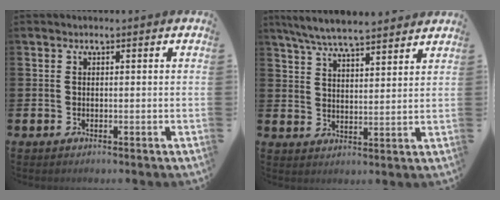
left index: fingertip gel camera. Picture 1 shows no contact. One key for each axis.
{"total": 6.8, "fx": 6.5, "fy": 0.6, "fz": 2.0, "tx": -0.066, "ty": -0.027, "tz": 0.118}